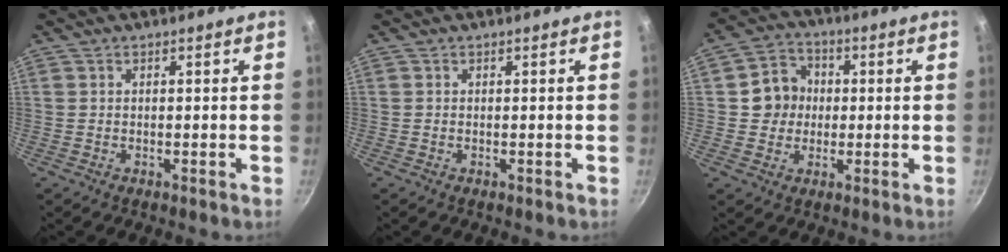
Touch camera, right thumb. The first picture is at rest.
{"total": 0.0}
{"total": 8.1, "force": [0.2, 7.4, 3.2], "torque": [-0.021, 0.015, -0.007]}